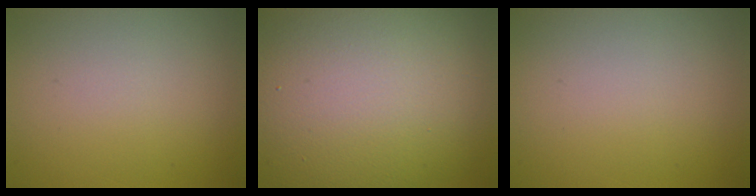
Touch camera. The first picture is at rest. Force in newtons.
{"total": 16.9, "press": 16.9, "slide": 0.6}
{"total": 0.0}